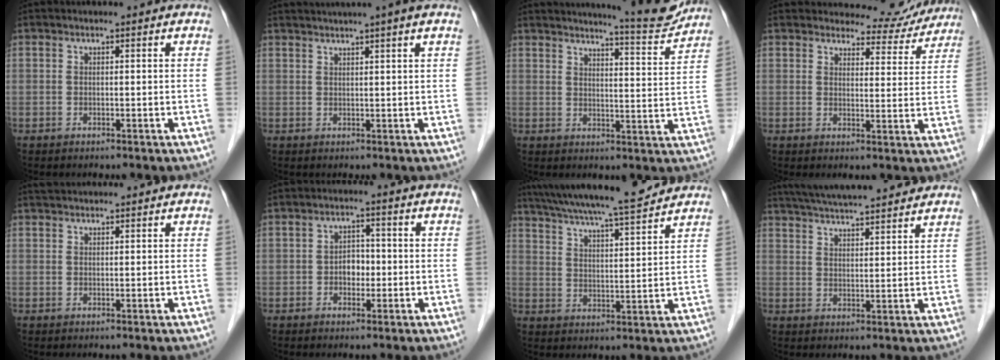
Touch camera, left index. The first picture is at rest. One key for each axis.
{"total": 6.6, "fx": 5.2, "fy": -1.0, "fz": 3.8, "tx": -0.057, "ty": 0.027, "tz": 0.071}
{"total": 9.4, "fx": 9.0, "fy": -0.1, "fz": 2.6, "tx": -0.042, "ty": -0.022, "tz": 0.113}
{"total": 8.3, "fx": 8.0, "fy": 2.2, "fz": -0.1, "tx": 0.015, "ty": -0.014, "tz": 0.086}
{"total": 2.8, "fx": 2.7, "fy": 0.3, "fz": 0.7, "tx": -0.009, "ty": 0.031, "tz": 0.047}
{"total": 3.0, "fx": -0.7, "fy": 2.1, "fz": 2.0, "tx": -0.030, "ty": 0.009, "tz": -0.012}
{"total": 16.7, "fx": 15.0, "fy": 0.5, "fz": 7.3, "tx": -0.129, "ty": 0.014, "tz": 0.231}
{"total": 16.6, "fx": 14.7, "fy": 2.0, "fz": 7.5, "tx": -0.128, "ty": 0.036, "tz": 0.217}